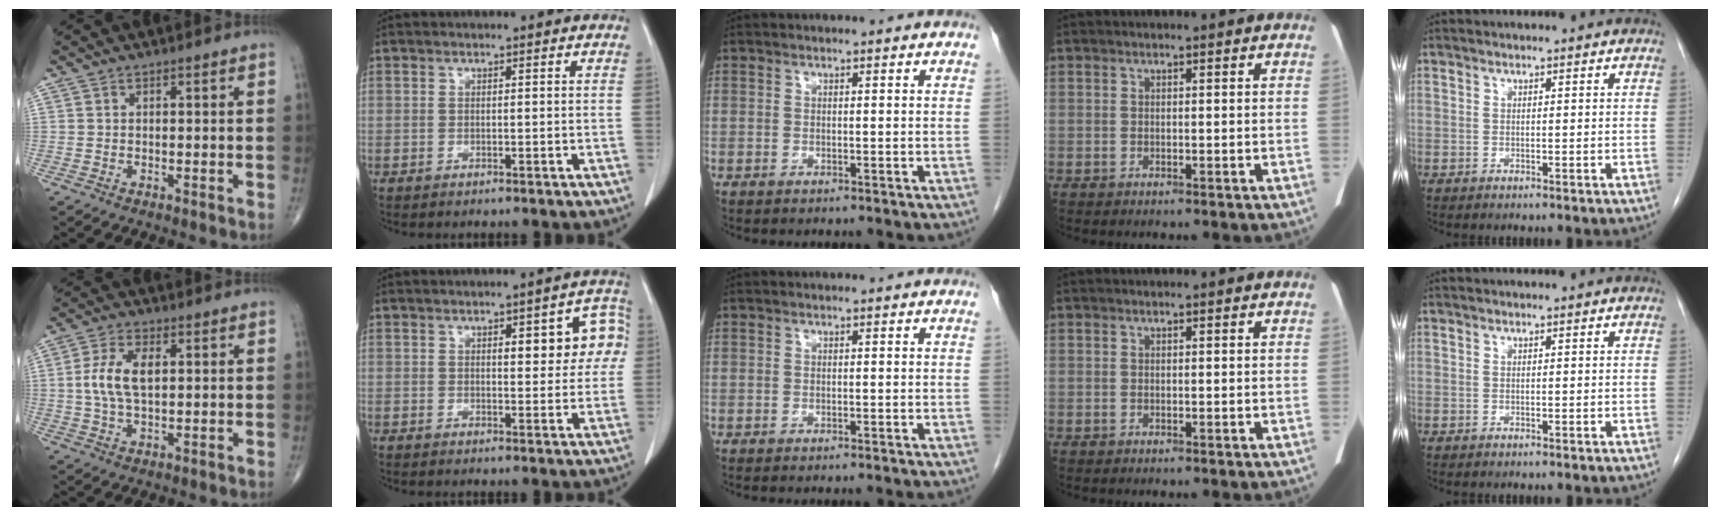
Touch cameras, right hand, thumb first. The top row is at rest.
{"thumb": {"total": 7.7, "force": [1.0, 3.8, 6.6], "torque": [-0.143, 0.007, 0.019]}, "index": {"total": 8.1, "force": [2.0, 3.0, 7.2], "torque": [-0.077, 0.024, 0.022]}, "middle": {"total": 3.7, "force": [-3.4, 0.0, 1.6], "torque": [-0.013, -0.001, -0.043]}}